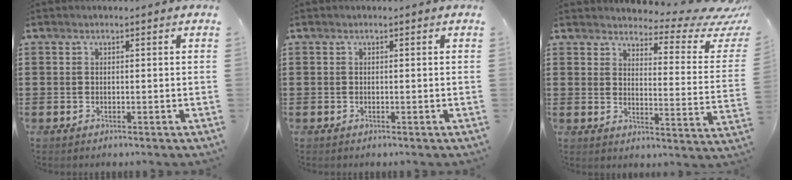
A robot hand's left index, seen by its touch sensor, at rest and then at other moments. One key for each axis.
{"total": 0.0}
{"total": 4.8, "fx": 3.9, "fy": 1.4, "fz": 2.3, "tx": -0.044, "ty": -0.034, "tz": 0.059}